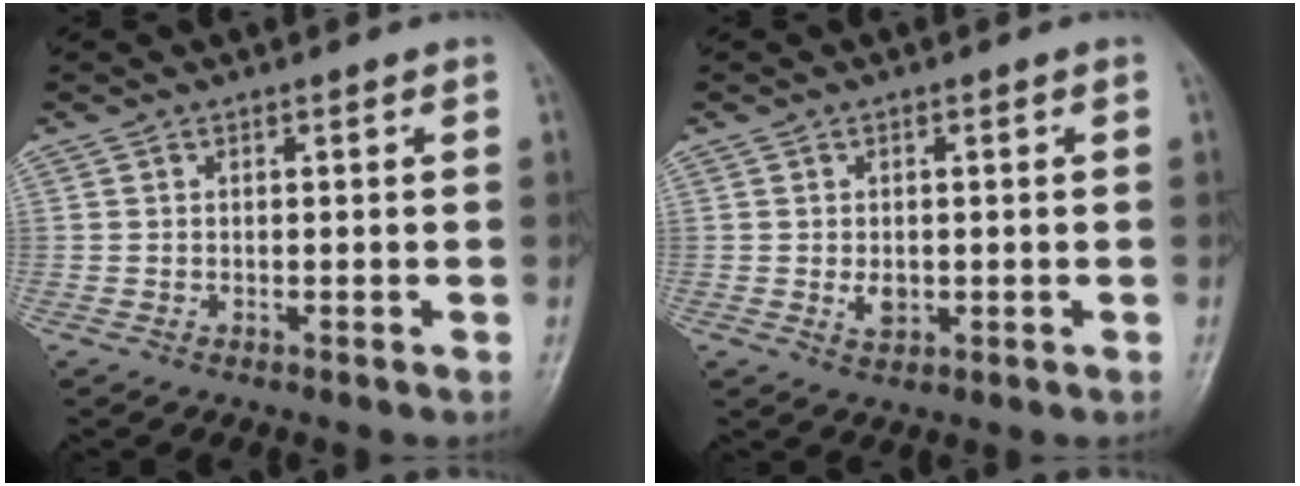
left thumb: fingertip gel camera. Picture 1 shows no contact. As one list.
[{"total": 2.7, "force": [-0.3, 1.9, 1.9], "torque": [-0.027, -0.003, -0.001]}]